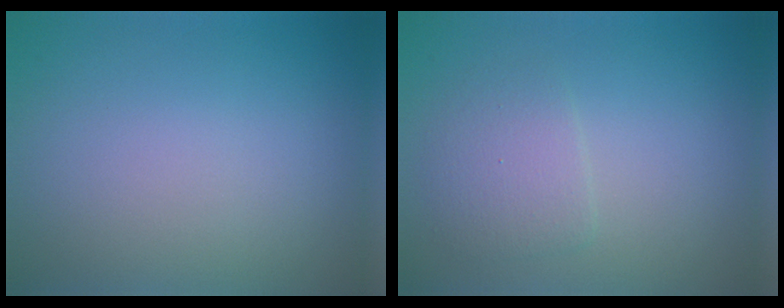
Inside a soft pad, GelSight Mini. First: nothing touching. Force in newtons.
{"total": 2.4, "press": 2.4, "slide": 0.1}